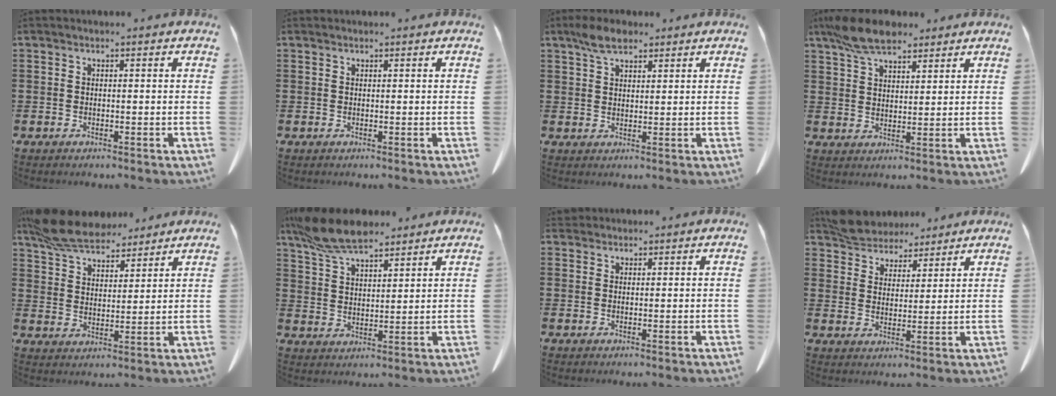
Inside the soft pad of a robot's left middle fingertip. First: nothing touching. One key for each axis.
{"total": 0.0}
{"total": 4.5, "fx": 3.2, "fy": 1.8, "fz": 2.6, "tx": -0.060, "ty": 0.005, "tz": 0.060}
{"total": 7.8, "fx": 6.1, "fy": 2.8, "fz": 4.0, "tx": -0.097, "ty": -0.006, "tz": 0.116}
{"total": 8.8, "fx": 7.9, "fy": 2.5, "fz": 3.2, "tx": -0.092, "ty": -0.019, "tz": 0.150}
{"total": 9.6, "fx": 7.9, "fy": 2.9, "fz": 4.6, "tx": -0.115, "ty": -0.014, "tz": 0.149}
{"total": 1.5, "fx": 1.4, "fy": 0.5, "fz": 0.3, "tx": -0.010, "ty": 0.001, "tz": 0.028}
{"total": 5.4, "fx": 5.1, "fy": 1.7, "fz": 0.4, "tx": -0.033, "ty": -0.016, "tz": 0.095}